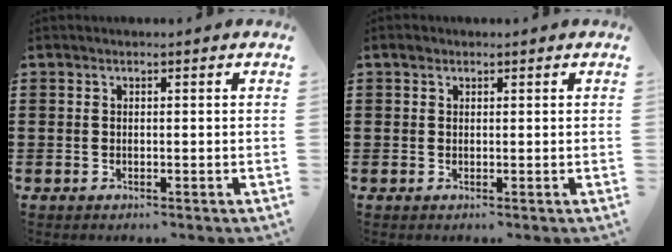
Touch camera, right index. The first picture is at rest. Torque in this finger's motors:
{"motor_torque": [0.10, 0.07, 0.02, 0.01]}